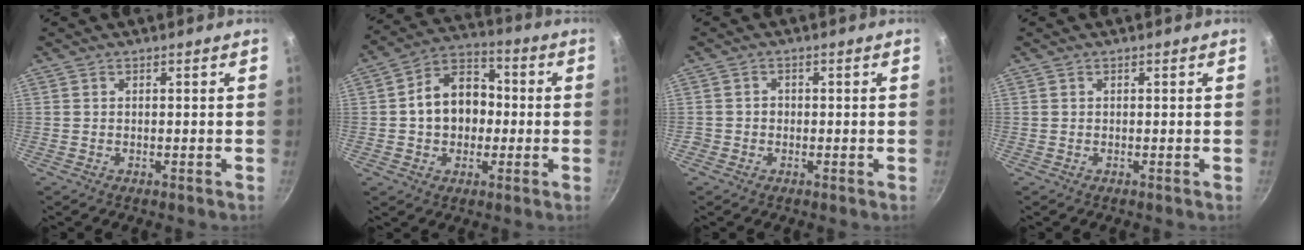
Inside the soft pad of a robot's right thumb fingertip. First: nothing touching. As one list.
[{"total": 12.6, "force": [-0.2, 9.7, 8.1], "torque": [-0.090, 0.030, -0.017]}, {"total": 1.5, "force": [-0.5, 1.4, 0.4], "torque": [0.002, 0.005, -0.009]}, {"total": 0.0}]